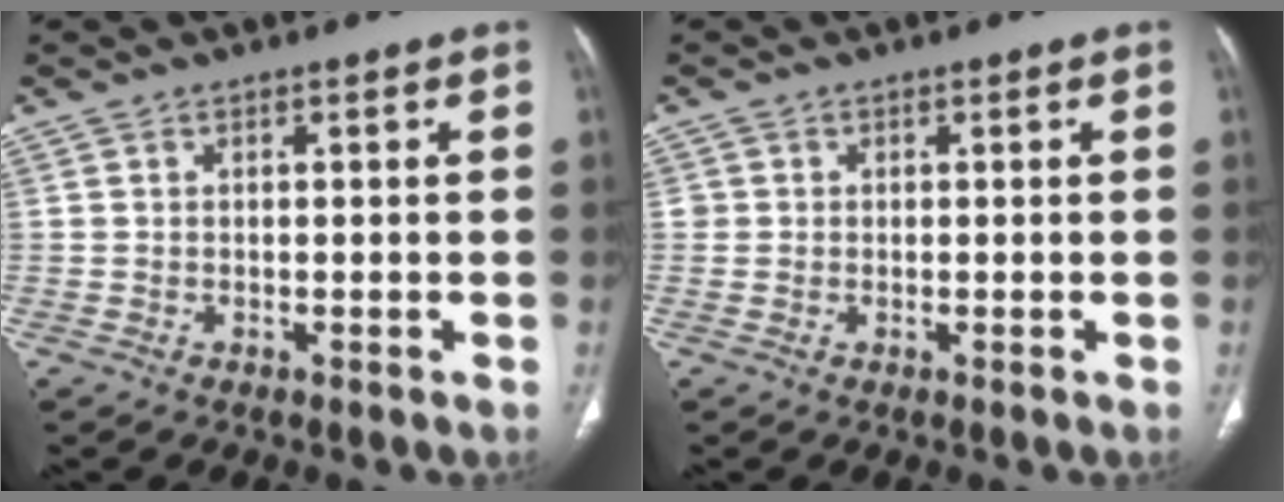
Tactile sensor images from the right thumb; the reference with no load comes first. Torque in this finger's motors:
{"motor_torque": [-0.11, -0.15, 0.31, 0.21, -0.02]}